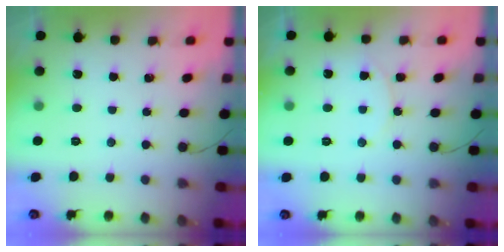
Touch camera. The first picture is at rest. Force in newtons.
{"total": 8.0, "press": 7.9, "slide": 0.7}